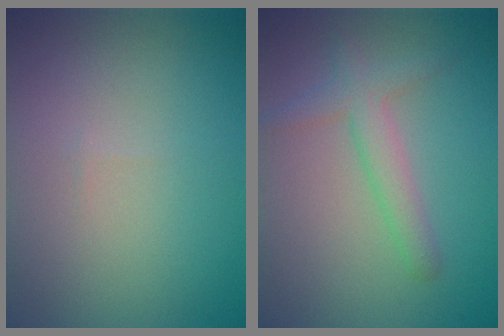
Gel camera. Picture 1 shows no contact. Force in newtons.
{"total": 2.9, "press": 2.8, "slide": 0.2}